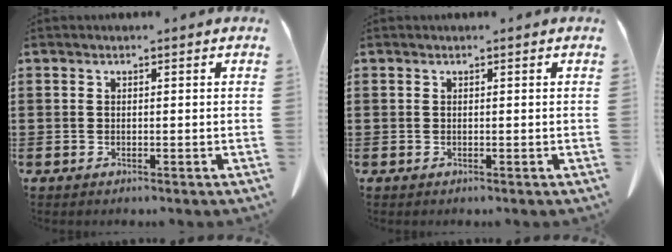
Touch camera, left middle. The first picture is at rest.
{"total": 0.0}